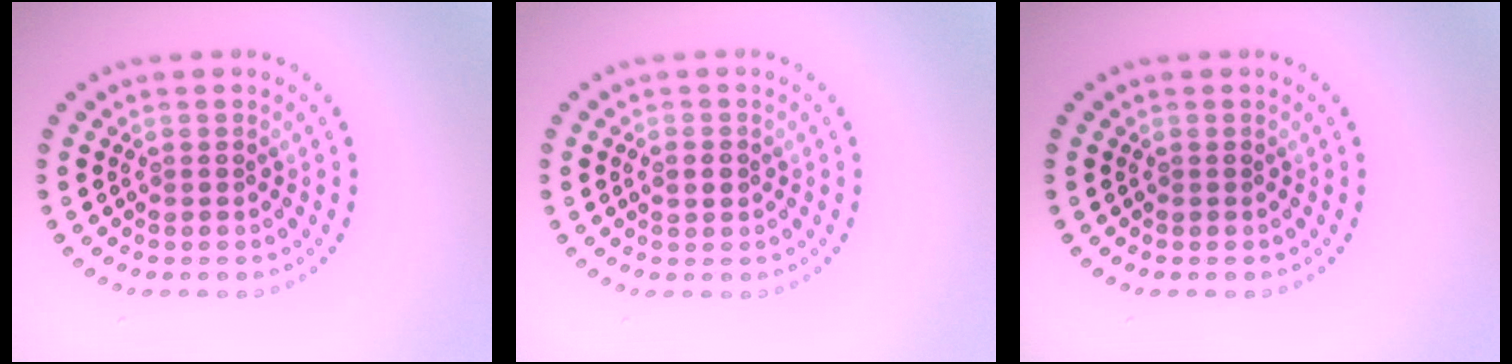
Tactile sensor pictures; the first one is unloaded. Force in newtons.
{"total": 1.4, "press": 1.4, "slide": 0.1}
{"total": 0.0}